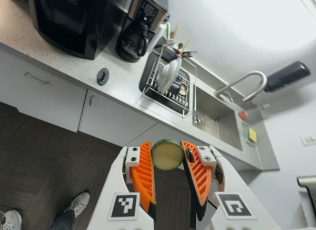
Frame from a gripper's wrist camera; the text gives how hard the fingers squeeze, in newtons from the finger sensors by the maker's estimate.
{"total": 10.6, "left": 10.5, "right": 10.6}